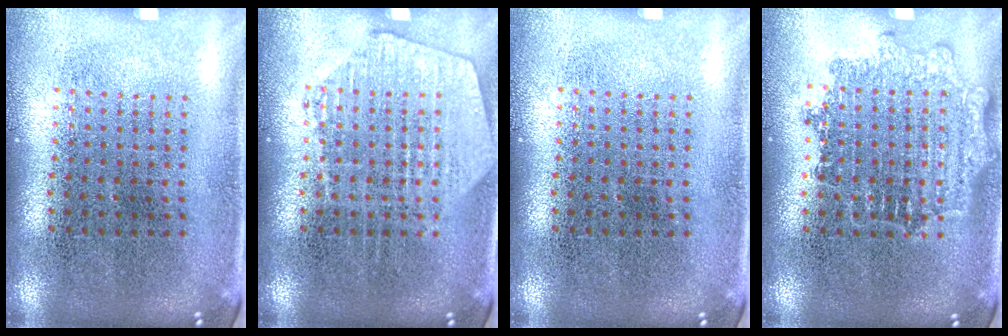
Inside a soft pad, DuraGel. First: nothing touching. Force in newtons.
{"total": 2.0, "press": 2.0, "slide": 0.3}
{"total": 0.0}
{"total": 1.2, "press": 1.2, "slide": 0.2}